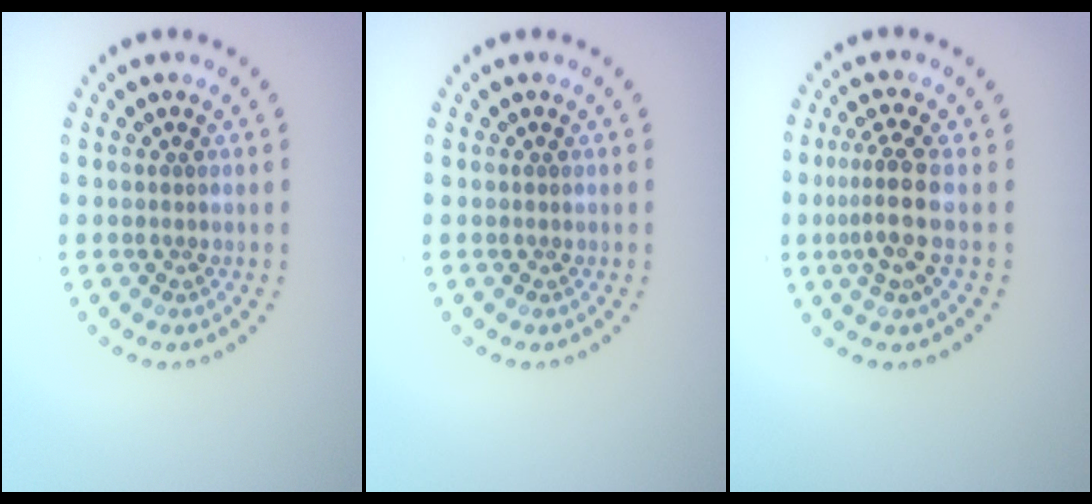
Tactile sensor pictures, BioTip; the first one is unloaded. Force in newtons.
{"total": 0.0}
{"total": 3.2, "press": 2.4, "slide": 2.1}